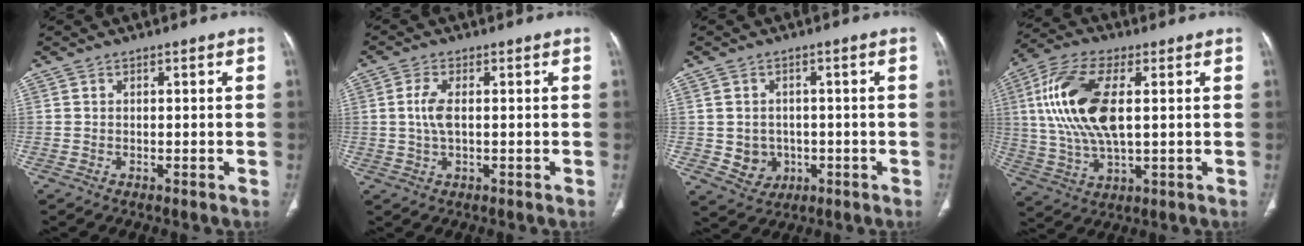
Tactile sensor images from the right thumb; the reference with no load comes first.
{"total": 4.2, "force": [0.3, 1.7, 3.8], "torque": [-0.095, 0.002, 0.007]}
{"total": 5.4, "force": [-0.8, 4.8, 2.2], "torque": [-0.013, 0.005, 0.002]}
{"total": 16.9, "force": [3.0, 7.5, 14.9], "torque": [-0.316, 0.002, 0.058]}